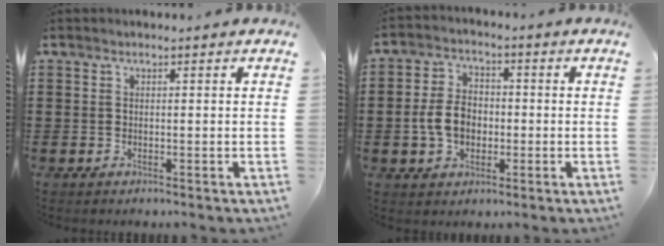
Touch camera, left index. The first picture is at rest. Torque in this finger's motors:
{"motor_torque": [1.02, 0.34, 0.62, 0.10]}